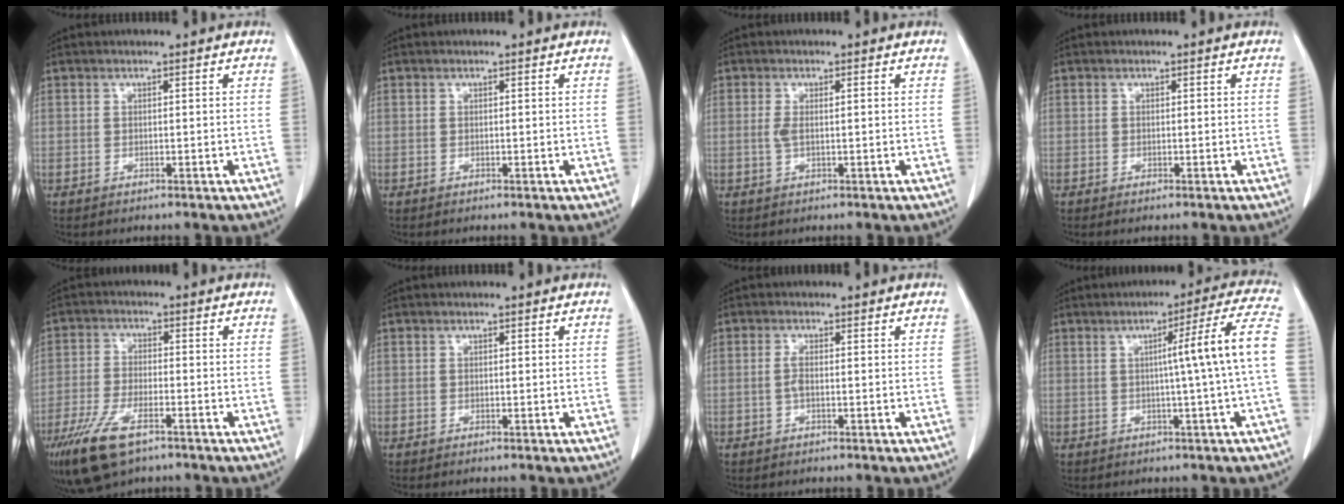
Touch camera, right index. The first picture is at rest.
{"total": 0.0}
{"total": 2.5, "force": [0.0, 1.0, 2.3], "torque": [-0.056, 0.008, 0.002]}
{"total": 0.7, "force": [-0.2, 0.3, 0.6], "torque": [-0.017, -0.002, -0.001]}
{"total": 11.6, "force": [-7.1, 4.3, 8.0], "torque": [-0.167, -0.017, -0.127]}
{"total": 0.0}
{"total": 1.8, "force": [-0.3, 0.7, 1.6], "torque": [-0.038, 0.002, -0.007]}
{"total": 10.5, "force": [-0.1, -1.8, 10.4], "torque": [-0.139, 0.014, -0.001]}